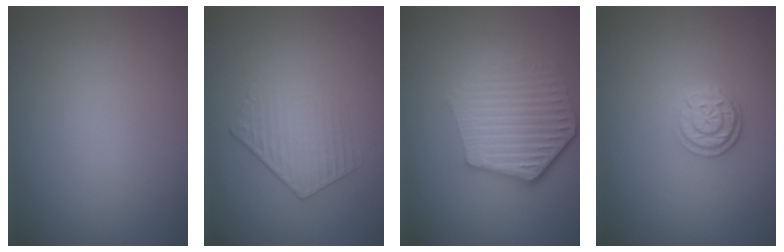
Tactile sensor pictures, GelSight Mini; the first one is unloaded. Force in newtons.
{"total": 1.9, "press": 1.4, "slide": 1.3}
{"total": 6.1, "press": 4.6, "slide": 4.0}
{"total": 2.8, "press": 2.3, "slide": 1.6}